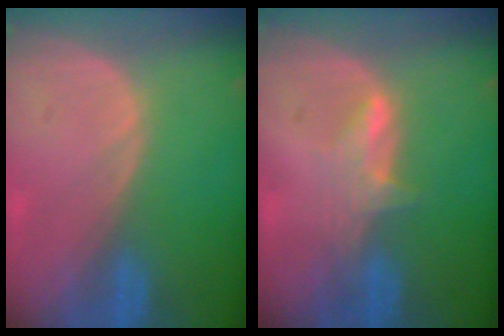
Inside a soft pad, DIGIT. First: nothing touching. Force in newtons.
{"total": 2.9, "press": 2.9, "slide": 0.4}